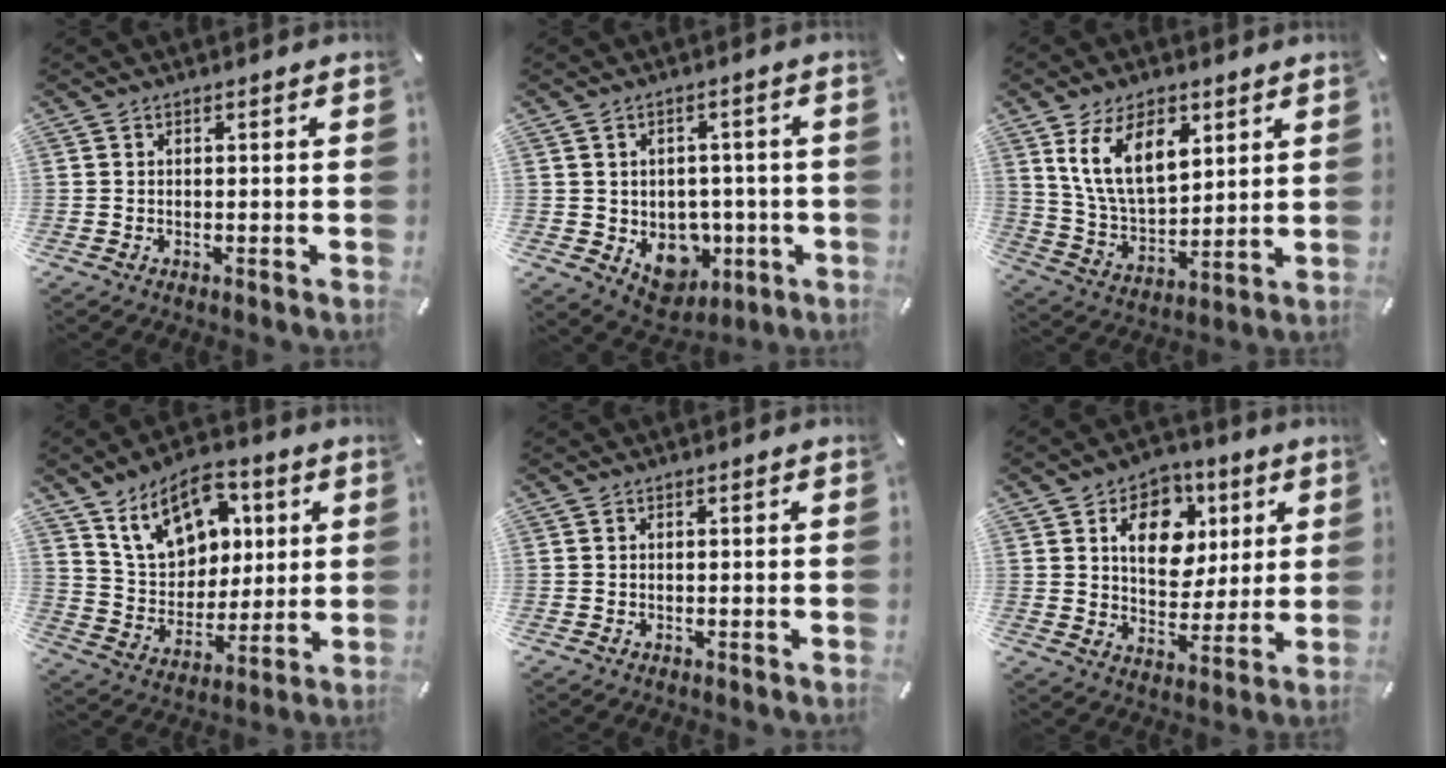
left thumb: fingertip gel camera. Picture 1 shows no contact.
{"total": 9.0, "force": [-1.3, 8.0, 3.9], "torque": [-0.050, -0.005, -0.012]}
{"total": 14.5, "force": [7.5, 8.1, 9.3], "torque": [-0.198, -0.017, 0.134]}
{"total": 14.8, "force": [7.9, 10.3, 7.0], "torque": [-0.125, -0.029, 0.152]}
{"total": 0.0}
{"total": 12.4, "force": [4.4, 9.5, 6.7], "torque": [-0.095, -0.010, 0.079]}